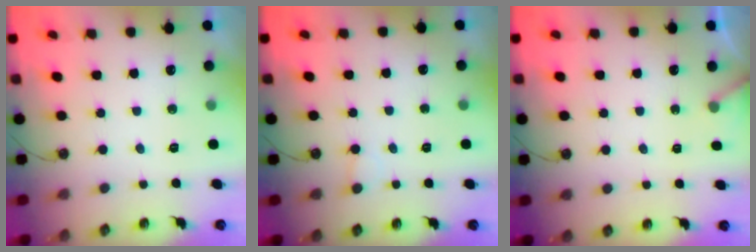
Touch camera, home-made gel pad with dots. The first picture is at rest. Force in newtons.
{"total": 3.7, "press": 3.7, "slide": 0.4}
{"total": 4.1, "press": 4.1, "slide": 0.4}